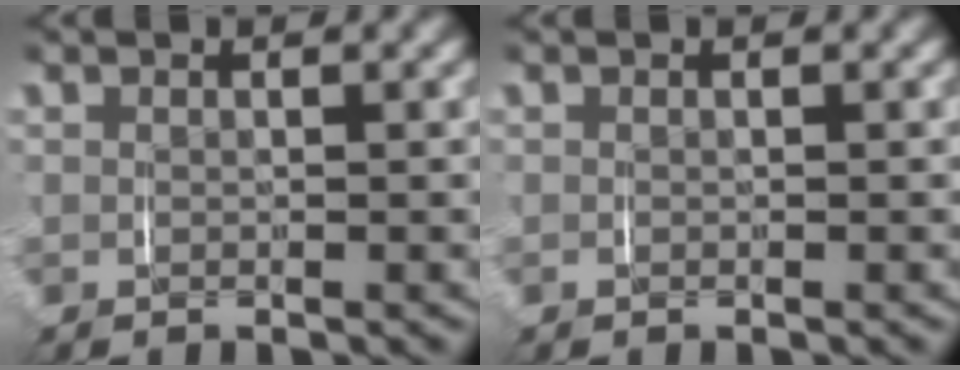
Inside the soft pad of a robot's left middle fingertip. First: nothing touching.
{"total": 0.0}